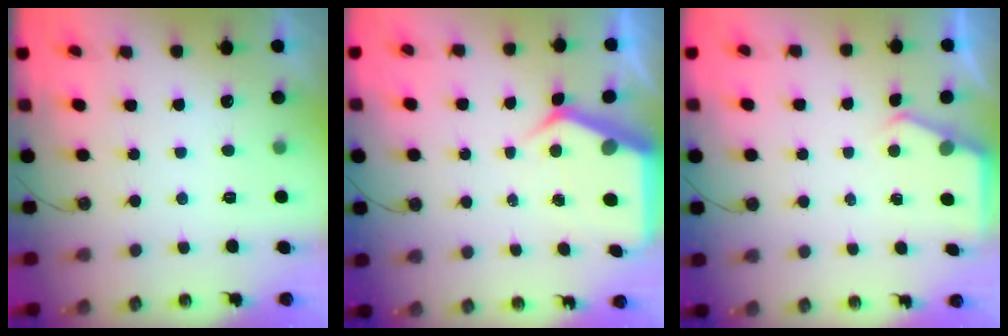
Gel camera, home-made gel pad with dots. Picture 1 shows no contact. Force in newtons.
{"total": 6.4, "press": 6.3, "slide": 0.6}
{"total": 2.7, "press": 2.7, "slide": 0.5}